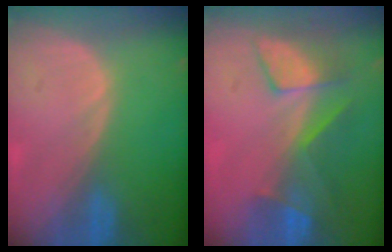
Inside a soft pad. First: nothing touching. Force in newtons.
{"total": 8.3, "press": 7.2, "slide": 4.1}